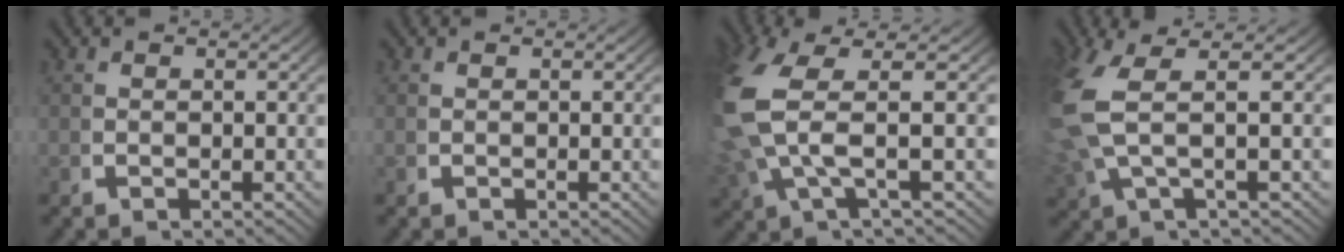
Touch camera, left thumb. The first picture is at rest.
{"total": 0.0}
{"total": 8.9, "force": [1.0, 4.6, 7.6], "torque": [-0.218, -0.026, 0.027]}
{"total": 7.8, "force": [1.8, 3.9, 6.5], "torque": [-0.175, -0.005, 0.032]}